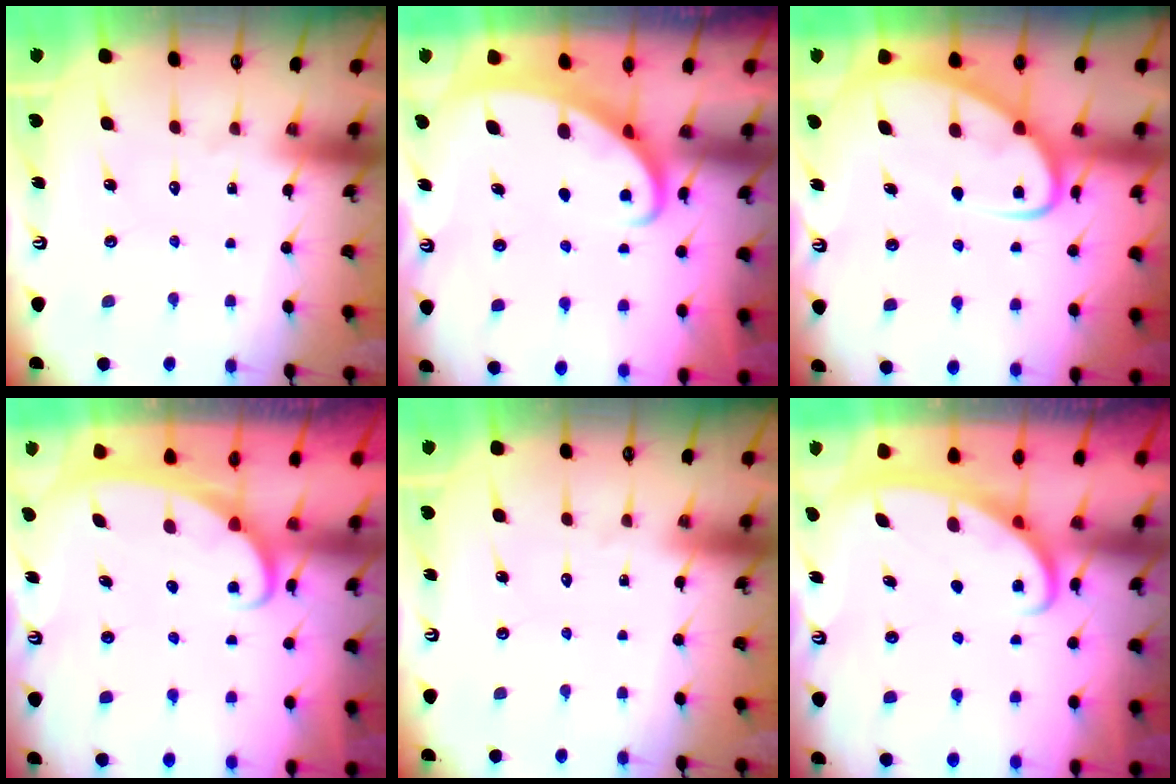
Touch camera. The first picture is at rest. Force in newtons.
{"total": 2.5, "press": 2.5, "slide": 0.3}
{"total": 6.4, "press": 6.3, "slide": 0.8}
{"total": 2.6, "press": 2.6, "slide": 0.3}
{"total": 0.0}
{"total": 2.8, "press": 2.7, "slide": 0.4}